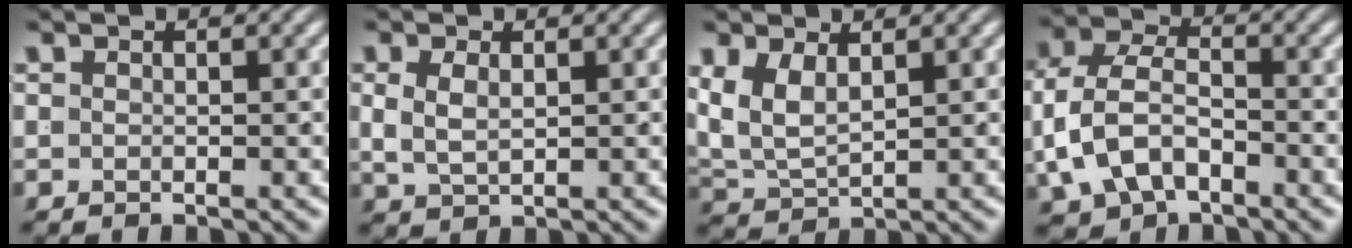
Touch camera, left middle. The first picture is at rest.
{"total": 2.8, "force": [0.5, 1.8, 2.1], "torque": [-0.041, -0.004, 0.017]}
{"total": 5.5, "force": [0.7, 4.1, 3.6], "torque": [-0.095, -0.016, 0.026]}
{"total": 6.5, "force": [-1.1, 5.0, 4.1], "torque": [-0.098, -0.030, -0.003]}